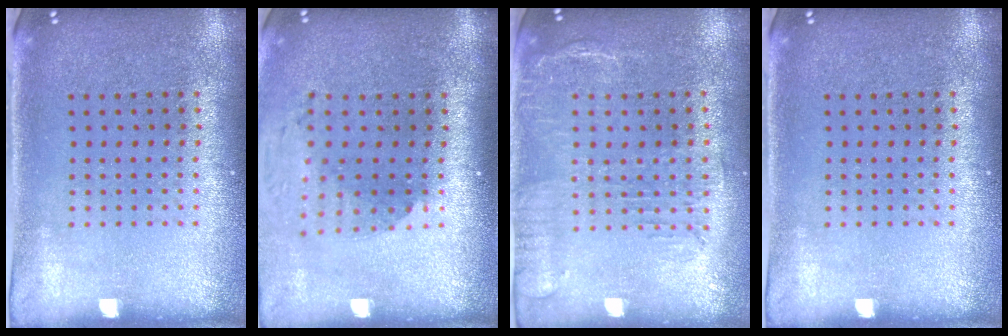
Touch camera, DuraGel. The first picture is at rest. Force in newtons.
{"total": 1.8, "press": 1.4, "slide": 1.1}
{"total": 1.8, "press": 1.5, "slide": 1.1}
{"total": 0.0}